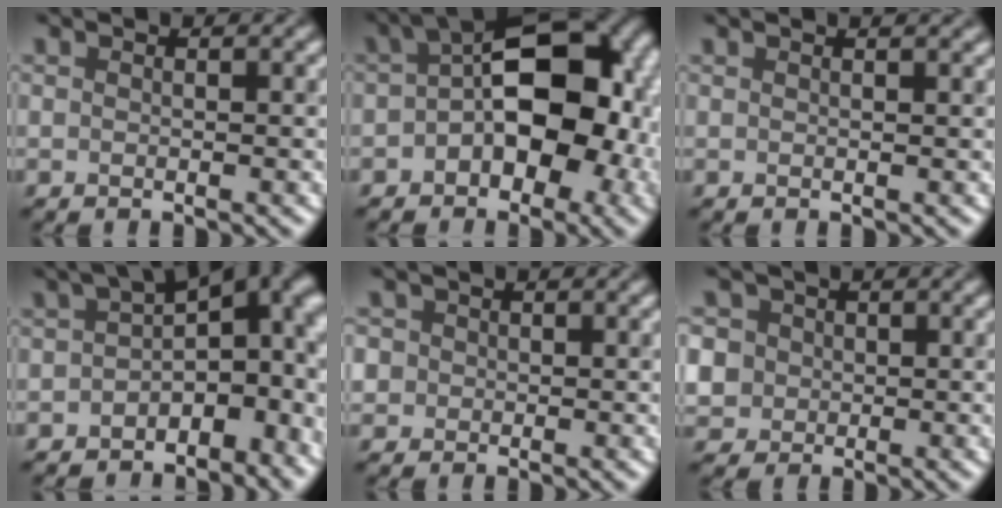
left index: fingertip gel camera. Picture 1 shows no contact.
{"total": 13.5, "force": [-0.8, 8.1, 10.8], "torque": [-0.108, 0.025, -0.020]}
{"total": 1.7, "force": [1.1, 0.6, 1.1], "torque": [-0.014, 0.003, 0.005]}
{"total": 10.8, "force": [-0.8, 6.7, 8.5], "torque": [-0.089, 0.004, -0.016]}
{"total": 3.2, "force": [0.8, 2.9, 1.1], "torque": [-0.003, 0.020, -0.008]}
{"total": 6.5, "force": [1.2, 6.0, 2.2], "torque": [-0.058, 0.030, -0.002]}